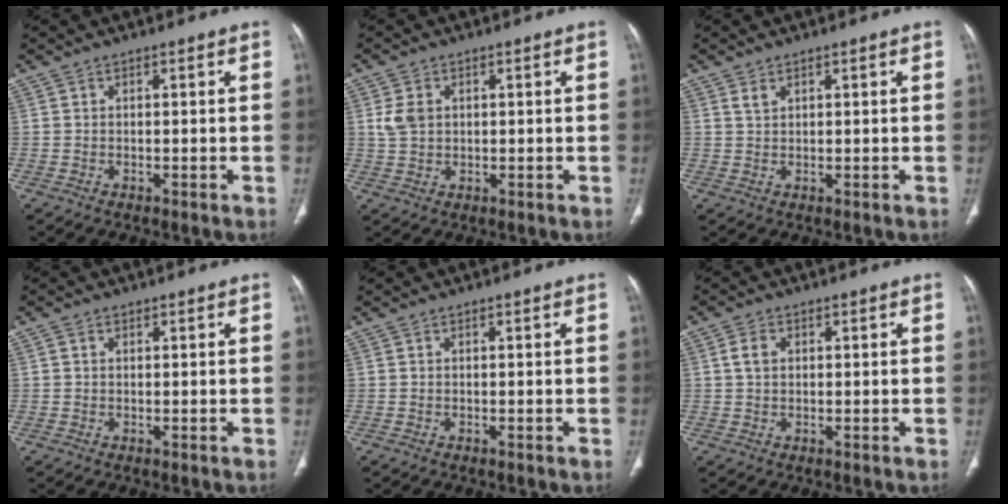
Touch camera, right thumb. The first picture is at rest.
{"total": 4.0, "force": [0.9, 3.0, 2.4], "torque": [-0.041, 0.002, 0.021]}
{"total": 1.5, "force": [1.1, 0.7, 0.8], "torque": [-0.013, -0.001, 0.026]}
{"total": 0.8, "force": [0.4, 0.6, 0.4], "torque": [-0.001, 0.001, 0.005]}
{"total": 0.0}
{"total": 2.9, "force": [0.7, 2.0, 1.9], "torque": [-0.032, 0.003, 0.015]}